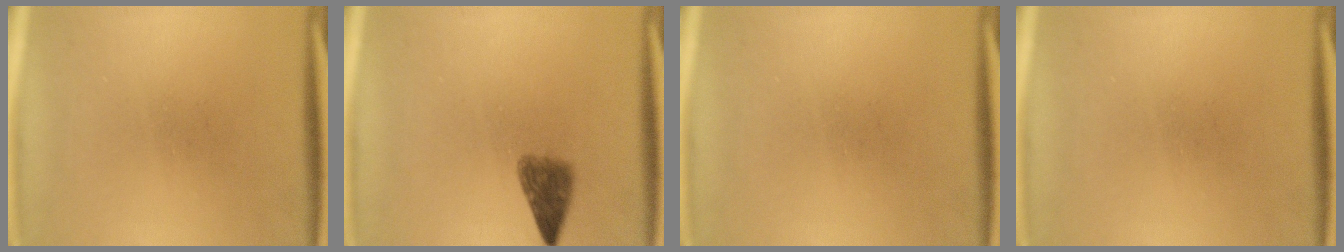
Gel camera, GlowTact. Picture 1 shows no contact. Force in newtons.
{"total": 3.5}
{"total": 0.0}
{"total": 0.0}